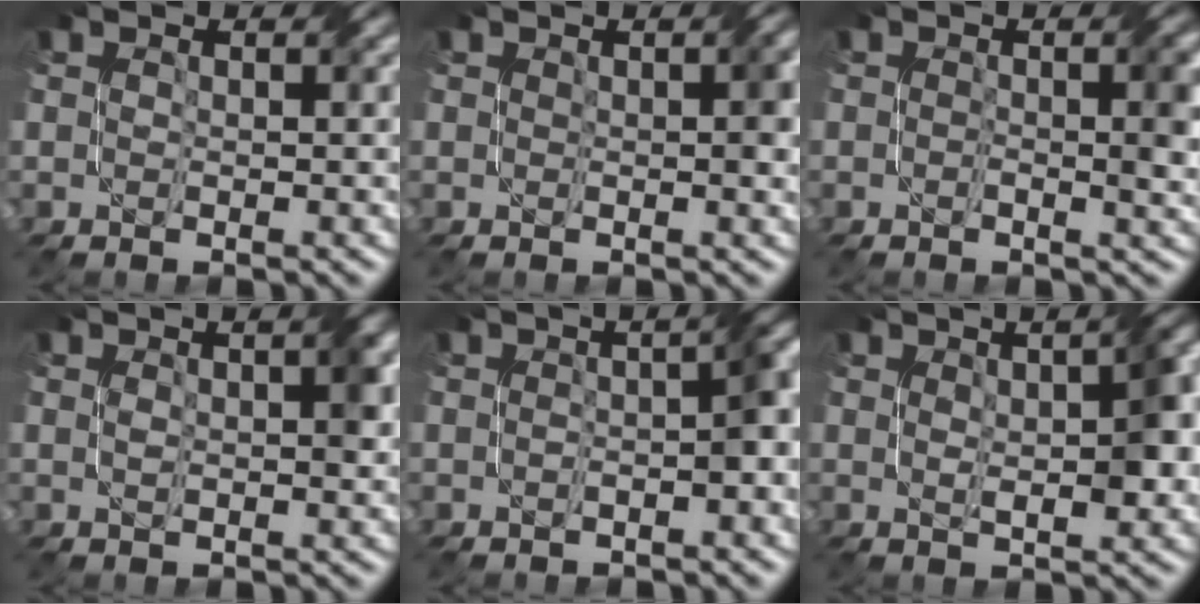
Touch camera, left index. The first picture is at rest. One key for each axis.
{"total": 2.0, "fx": 0.2, "fy": 0.6, "fz": 1.9, "tx": -0.023, "ty": 0.003, "tz": 0.005}
{"total": 3.1, "fx": 0.0, "fy": 0.7, "fz": 3.1, "tx": -0.044, "ty": 0.000, "tz": -0.002}
{"total": 2.6, "fx": 0.5, "fy": 0.8, "fz": 2.4, "tx": -0.039, "ty": 0.008, "tz": 0.011}
{"total": 4.0, "fx": -0.2, "fy": 0.9, "fz": 3.9, "tx": -0.049, "ty": 0.016, "tz": -0.004}
{"total": 6.5, "fx": 1.0, "fy": 2.1, "fz": 6.0, "tx": -0.077, "ty": 0.013, "tz": 0.017}